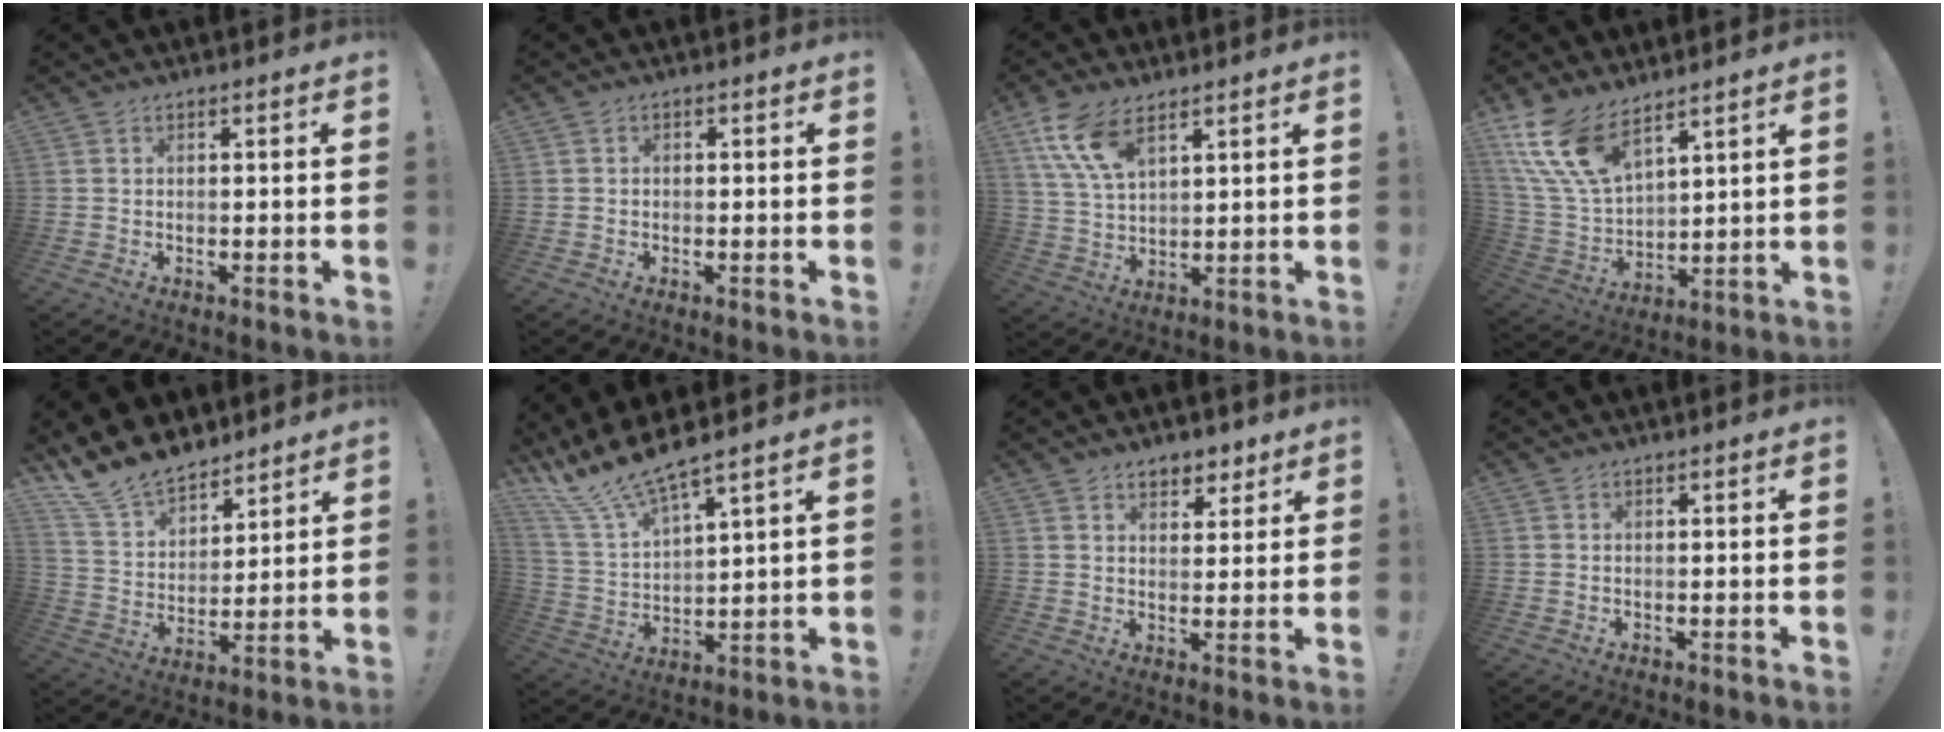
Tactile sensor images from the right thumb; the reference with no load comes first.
{"total": 1.0, "force": [-0.6, 0.7, 0.4], "torque": [-0.006, 0.003, -0.011]}
{"total": 11.0, "force": [6.7, 5.0, 7.0], "torque": [-0.136, -0.019, 0.130]}
{"total": 15.1, "force": [10.6, 6.6, 8.6], "torque": [-0.197, -0.068, 0.201]}
{"total": 14.6, "force": [12.7, 6.3, 3.3], "torque": [-0.085, -0.099, 0.241]}
{"total": 12.4, "force": [11.0, 1.4, 5.5], "torque": [-0.129, -0.084, 0.197]}
{"total": 5.9, "force": [4.3, 3.7, 1.6], "torque": [-0.004, -0.029, 0.077]}
{"total": 0.0}